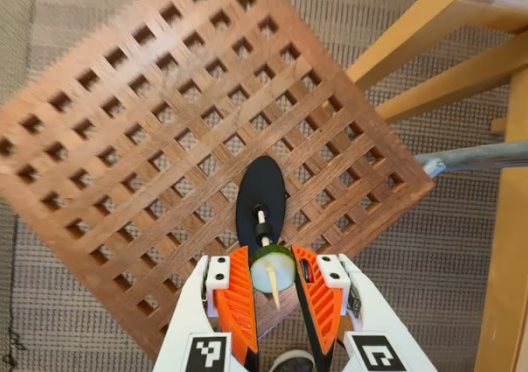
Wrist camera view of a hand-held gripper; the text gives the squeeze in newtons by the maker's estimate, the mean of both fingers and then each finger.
{"total": 11.3, "left": 11.1, "right": 11.5}